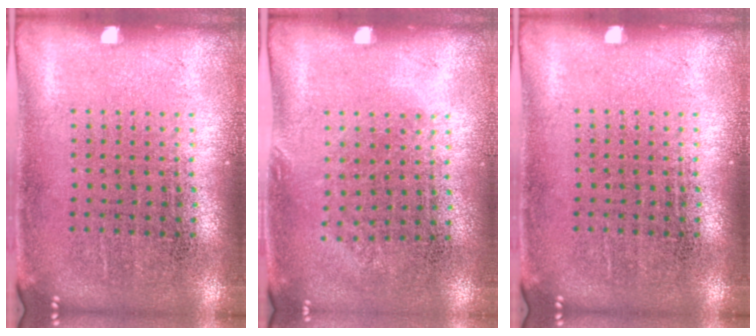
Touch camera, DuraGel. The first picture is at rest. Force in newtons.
{"total": 0.8, "press": 0.6, "slide": 0.5}
{"total": 0.0}